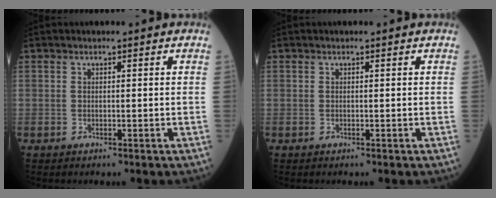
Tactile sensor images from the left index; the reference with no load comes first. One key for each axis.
{"total": 0.0}